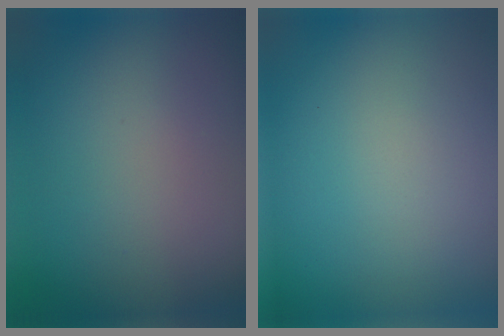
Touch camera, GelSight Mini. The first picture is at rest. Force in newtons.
{"total": 0.0}